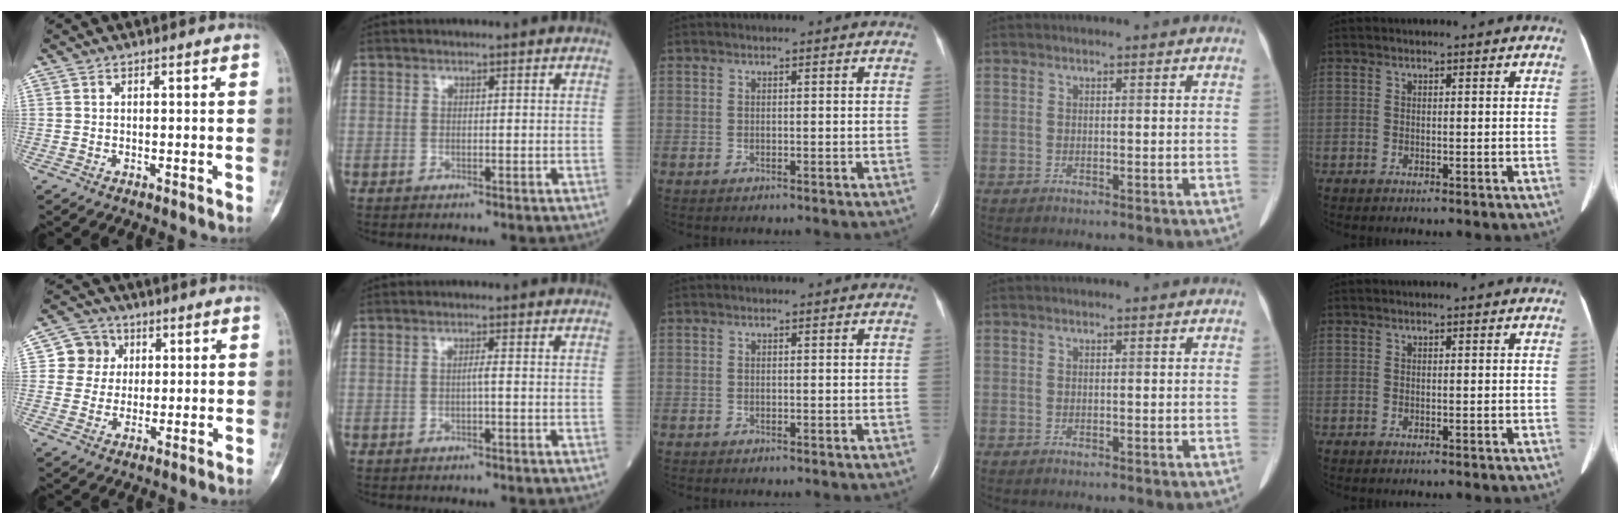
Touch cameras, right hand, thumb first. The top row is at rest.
{"thumb": {"total": 6.6, "force": [1.7, 6.3, 1.2], "torque": [0.021, 0.004, 0.022]}, "index": {"total": 0.9, "force": [-0.2, -0.2, 0.8], "torque": [-0.012, 0.001, -0.005]}}